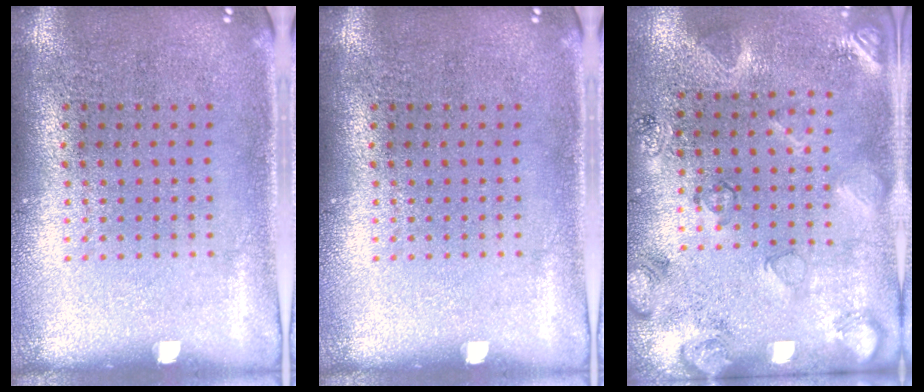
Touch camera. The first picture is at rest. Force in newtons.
{"total": 0.0}
{"total": 2.2, "press": 1.9, "slide": 1.1}